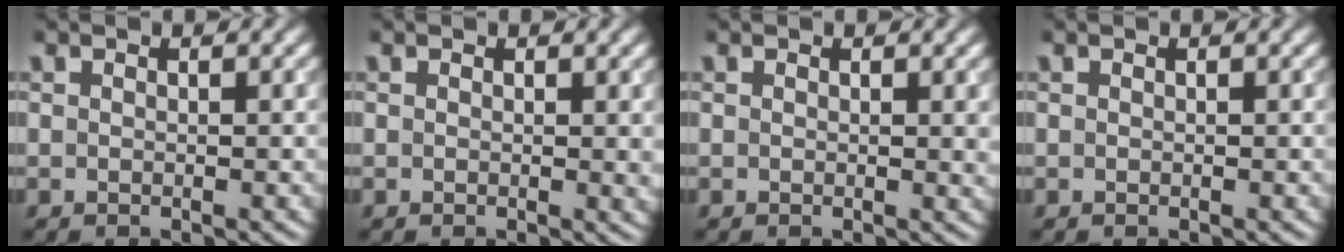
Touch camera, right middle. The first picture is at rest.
{"total": 0.9, "force": [0.3, 0.1, 0.8], "torque": [-0.006, -0.003, 0.005]}
{"total": 0.8, "force": [0.4, 0.1, 0.7], "torque": [-0.006, -0.003, 0.006]}
{"total": 0.0}